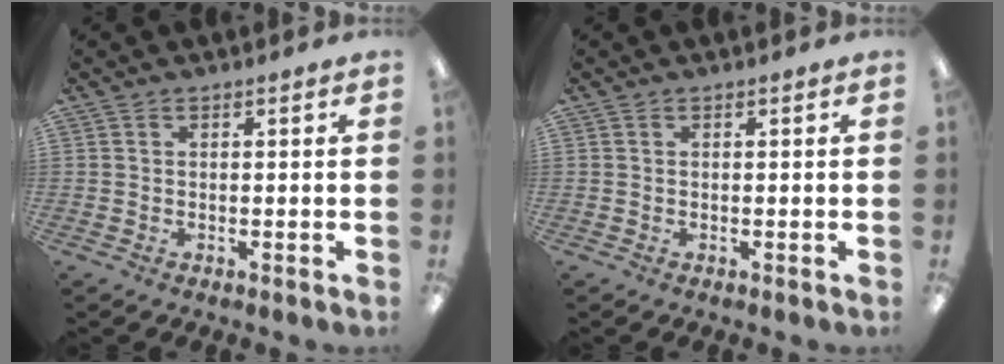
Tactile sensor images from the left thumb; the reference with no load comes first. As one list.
[{"total": 0.0}]